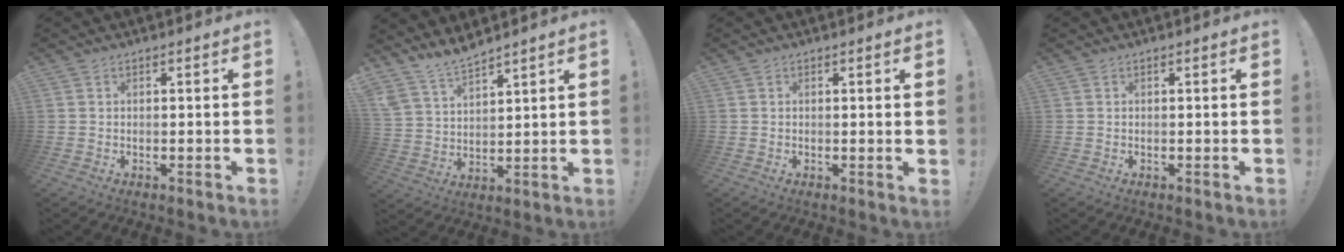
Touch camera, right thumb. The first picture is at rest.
{"total": 8.3, "force": [8.0, 1.7, 1.7], "torque": [-0.054, -0.059, 0.155]}
{"total": 1.4, "force": [0.3, -0.4, 1.3], "torque": [-0.017, -0.004, 0.003]}
{"total": 0.0}